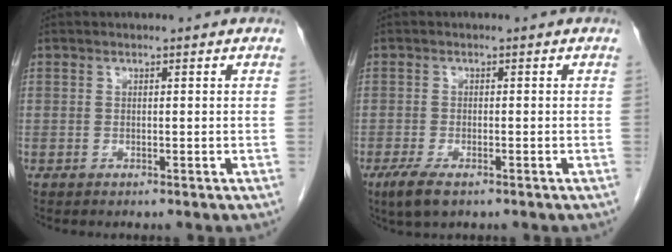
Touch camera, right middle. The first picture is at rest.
{"total": 4.1, "force": [-2.6, 0.8, 3.0], "torque": [-0.066, -0.011, -0.047]}